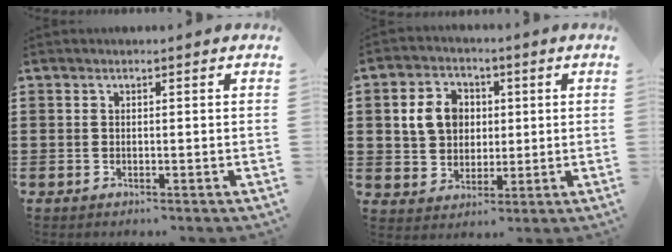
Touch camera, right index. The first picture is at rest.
{"total": 7.3, "force": [1.3, 6.1, 3.7], "torque": [-0.093, 0.016, 0.019]}